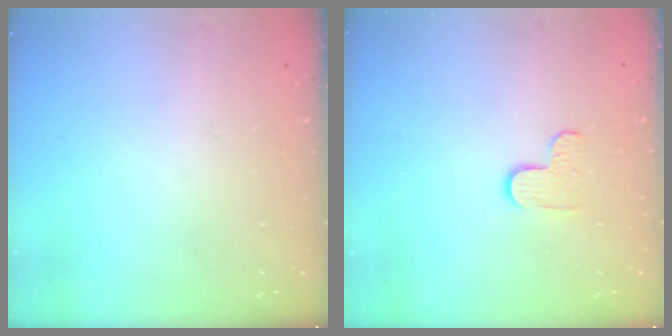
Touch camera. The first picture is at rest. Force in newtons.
{"total": 3.7, "press": 3.7, "slide": 0.3}